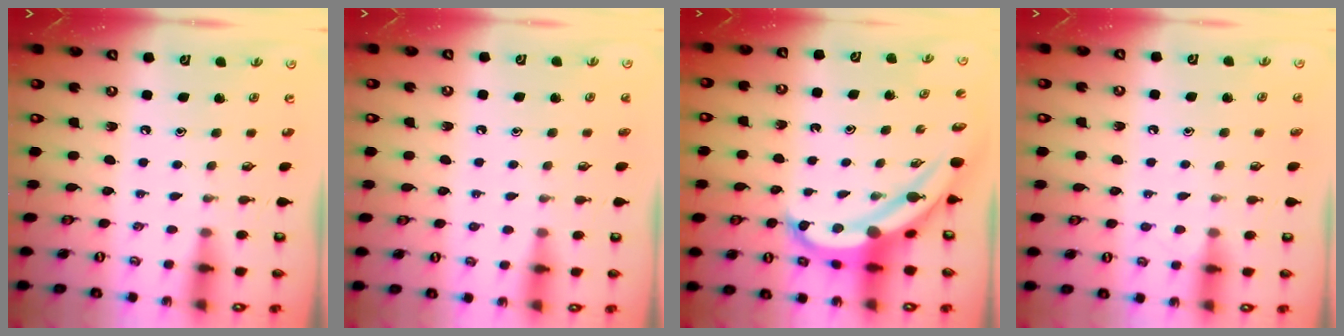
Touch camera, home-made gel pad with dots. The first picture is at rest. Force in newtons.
{"total": 0.8, "press": 0.8, "slide": 0.1}
{"total": 7.0, "press": 7.0, "slide": 0.9}
{"total": 3.0, "press": 3.0, "slide": 0.3}